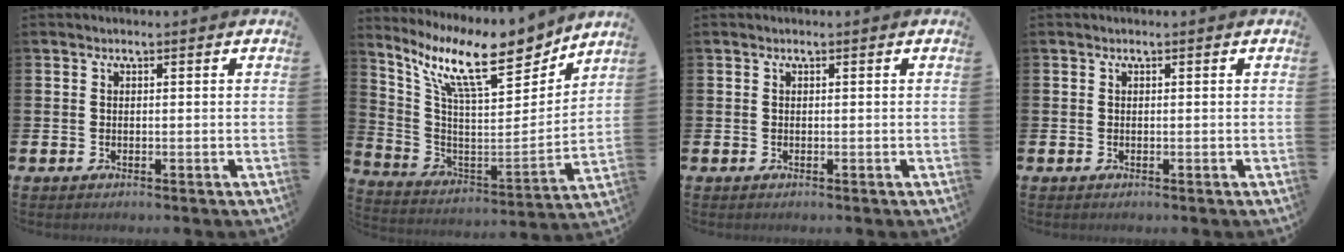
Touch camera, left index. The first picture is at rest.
{"total": 13.5, "force": [10.5, 3.3, 7.8], "torque": [-0.174, -0.065, 0.175]}
{"total": 0.0}
{"total": 0.0}